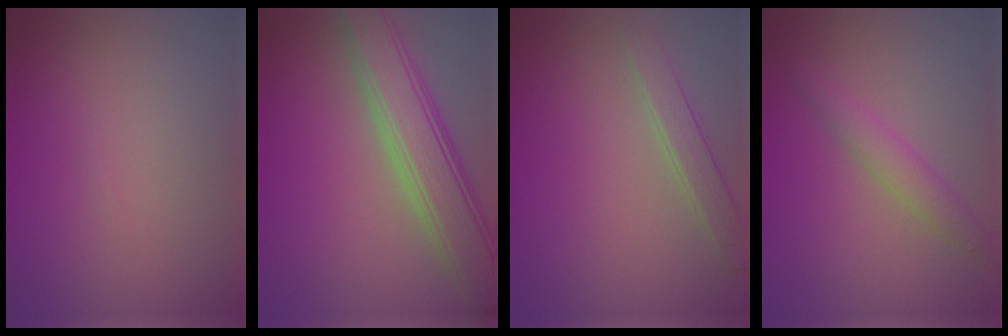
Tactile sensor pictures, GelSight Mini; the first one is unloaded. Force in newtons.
{"total": 6.6, "press": 6.6, "slide": 0.4}
{"total": 2.1, "press": 2.1, "slide": 0.1}
{"total": 2.2, "press": 2.2, "slide": 0.0}